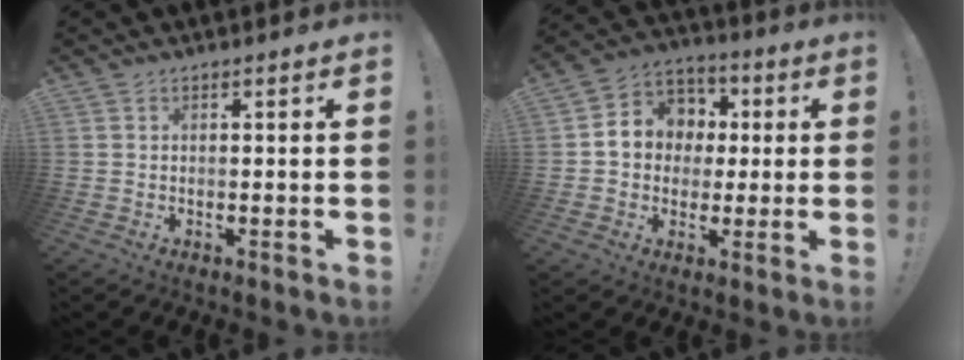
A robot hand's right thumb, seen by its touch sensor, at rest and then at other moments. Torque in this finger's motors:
{"motor_torque": [1.53, 1.52, 0.94, -0.11, 0.00]}